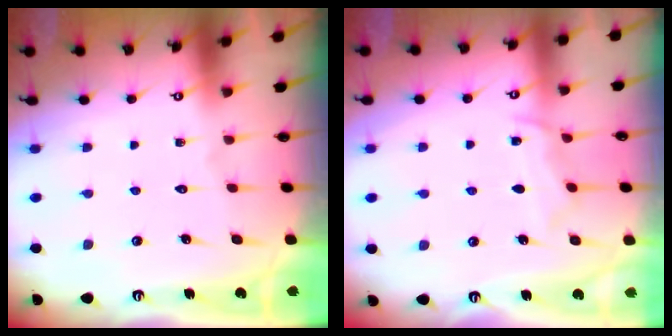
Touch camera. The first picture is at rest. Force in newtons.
{"total": 6.4, "press": 6.4, "slide": 0.7}